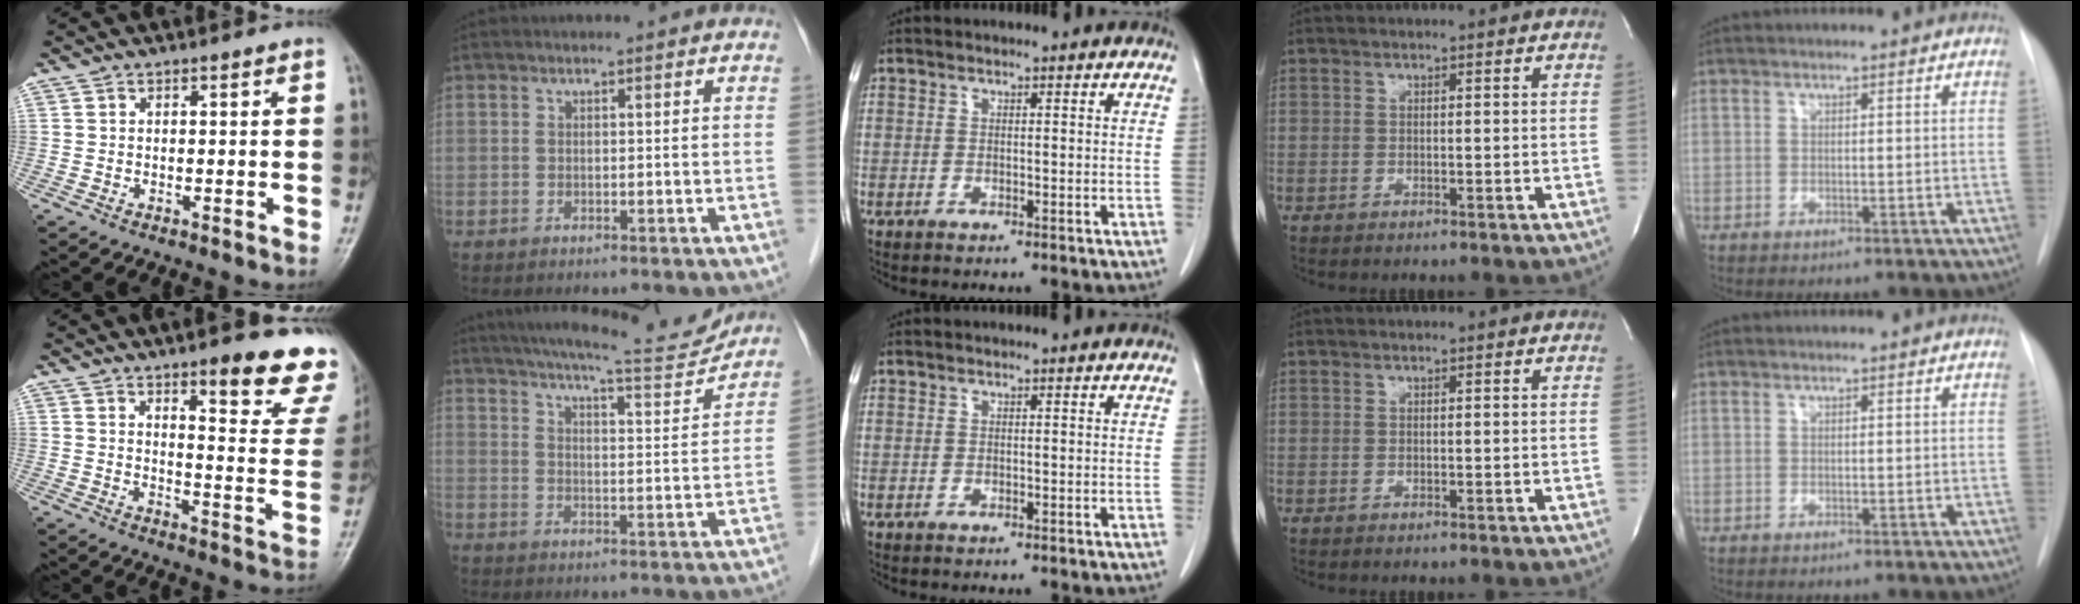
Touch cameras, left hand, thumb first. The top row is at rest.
{"thumb": {"total": 16.9, "force": [11.1, 4.3, 12.0], "torque": [-0.111, -0.066, 0.135]}, "index": {"total": 14.8, "force": [13.8, 0.6, 5.4], "torque": [-0.087, -0.012, 0.192]}}